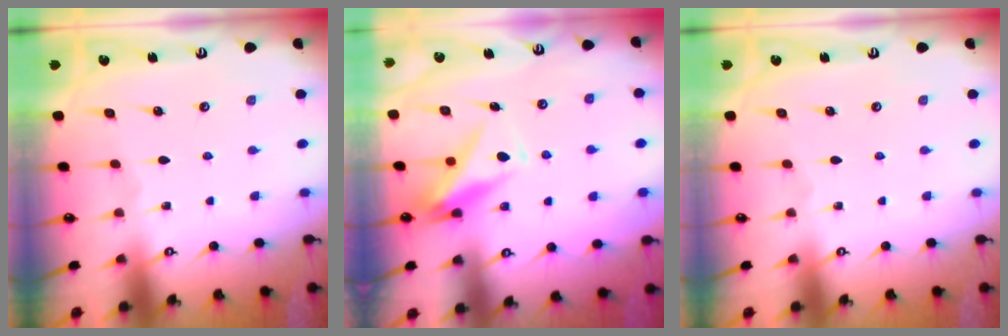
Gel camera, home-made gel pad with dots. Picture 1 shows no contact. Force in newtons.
{"total": 10.0, "press": 9.9, "slide": 1.7}
{"total": 0.0}